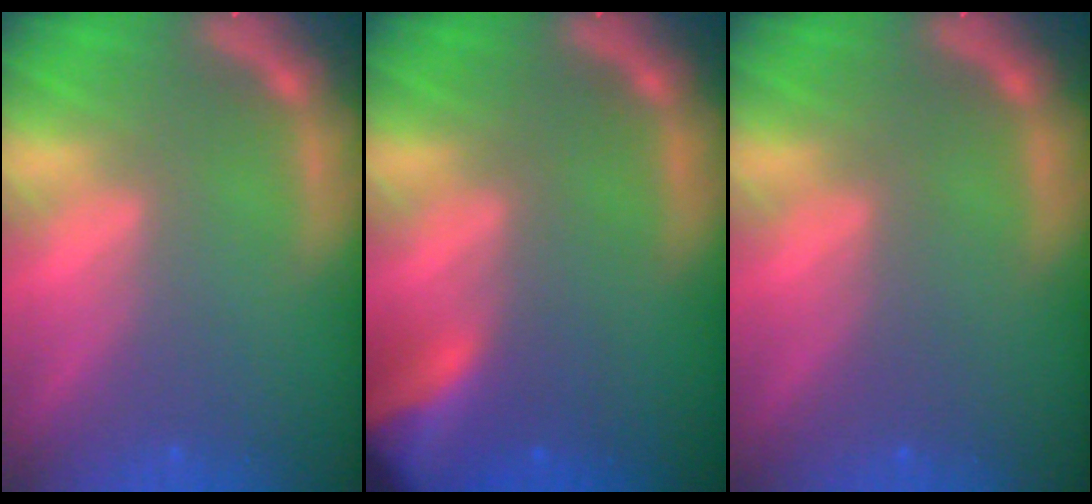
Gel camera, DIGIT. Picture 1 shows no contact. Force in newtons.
{"total": 6.9}
{"total": 0.0}